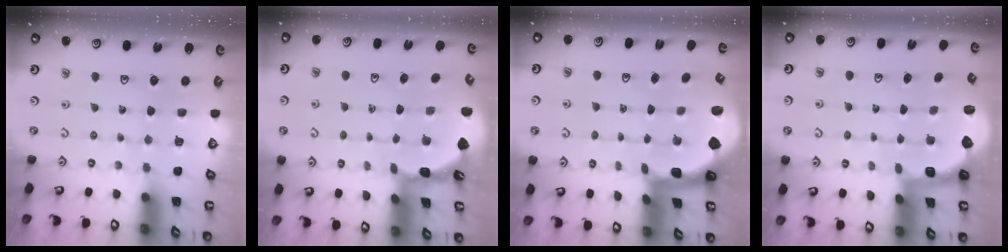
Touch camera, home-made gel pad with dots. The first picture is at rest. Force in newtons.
{"total": 1.8, "press": 1.8, "slide": 0.1}
{"total": 1.6, "press": 1.5, "slide": 0.4}
{"total": 2.3, "press": 1.7, "slide": 1.5}